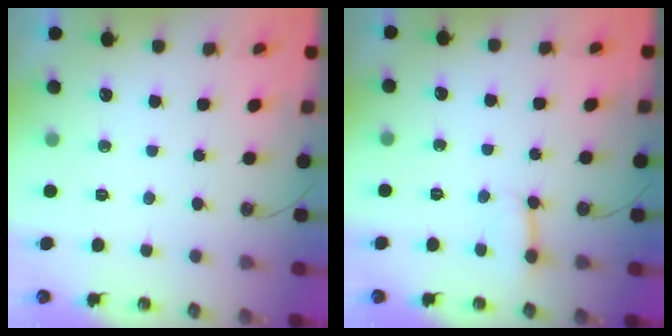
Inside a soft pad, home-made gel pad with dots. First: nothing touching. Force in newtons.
{"total": 5.6, "press": 5.5, "slide": 0.7}